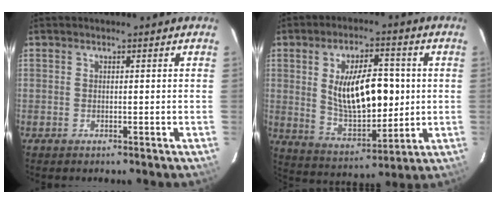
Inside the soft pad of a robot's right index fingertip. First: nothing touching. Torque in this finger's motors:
{"motor_torque": [0.89, 0.39, 0.63, 0.21]}